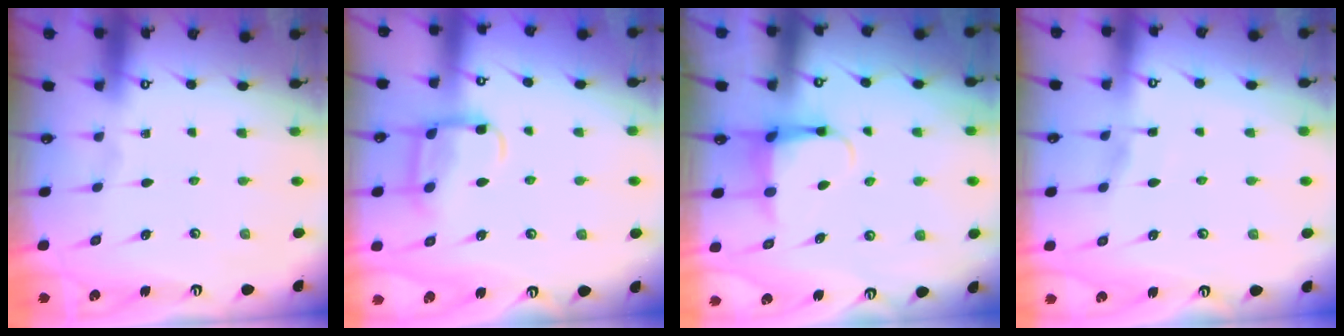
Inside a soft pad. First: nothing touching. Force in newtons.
{"total": 11.8, "press": 11.7, "slide": 1.2}
{"total": 4.8, "press": 4.8, "slide": 0.3}
{"total": 3.0, "press": 3.0, "slide": 0.5}